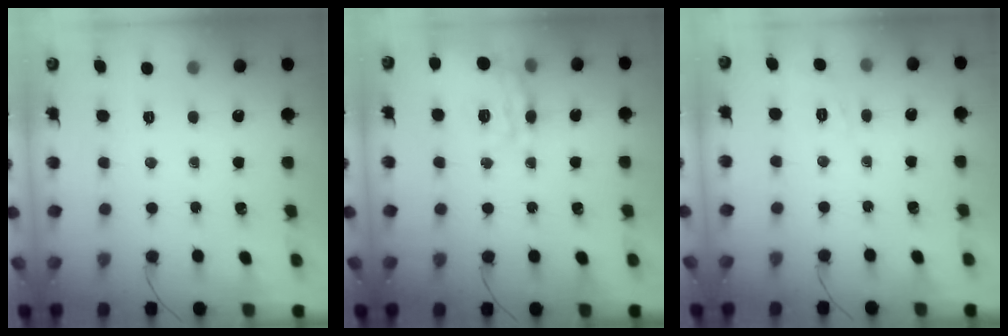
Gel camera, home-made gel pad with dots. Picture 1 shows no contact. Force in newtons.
{"total": 15.3, "press": 15.3, "slide": 0.6}
{"total": 2.2, "press": 0.8, "slide": 2.0}